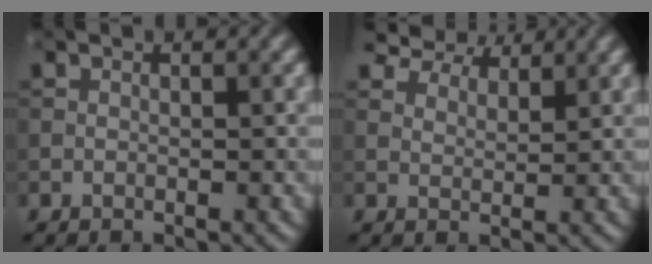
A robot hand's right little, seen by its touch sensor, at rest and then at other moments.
{"total": 7.9, "force": [6.7, 2.6, 3.1], "torque": [-0.070, -0.001, 0.114]}